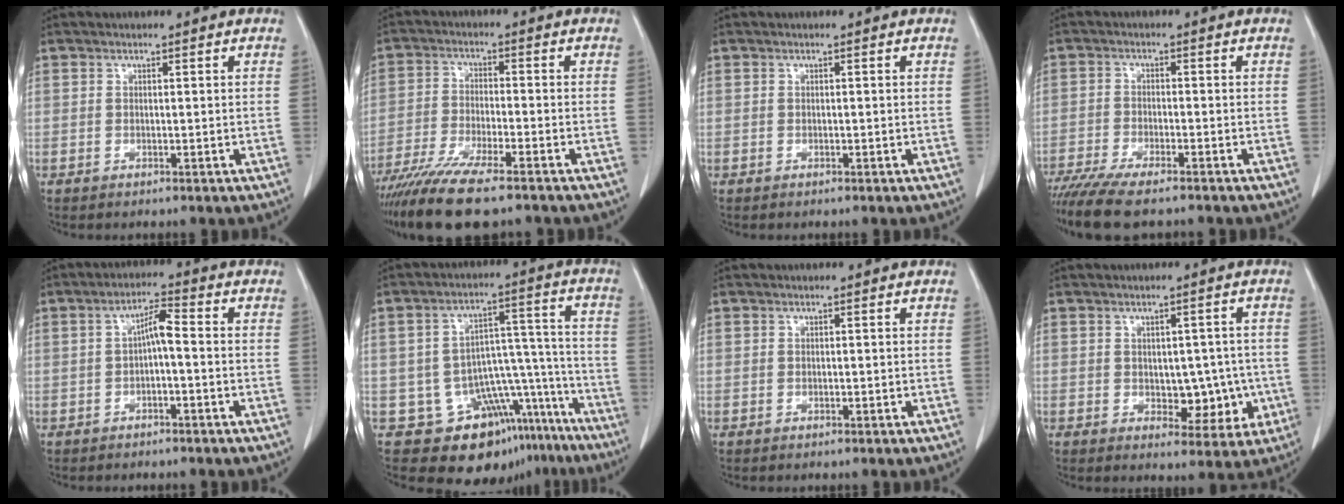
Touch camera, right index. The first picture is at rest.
{"total": 12.7, "force": [-10.0, 1.2, 7.8], "torque": [-0.139, -0.033, -0.168]}
{"total": 0.0}
{"total": 10.7, "force": [-8.9, 1.5, 5.9], "torque": [-0.092, -0.021, -0.142]}
{"total": 3.9, "force": [-0.4, 0.7, 3.8], "torque": [-0.065, 0.016, -0.006]}
{"total": 15.9, "force": [-11.2, 9.6, 5.9], "torque": [-0.050, 0.087, -0.140]}
{"total": 0.0}
{"total": 6.5, "force": [-0.8, 4.0, 5.1], "torque": [-0.048, 0.010, 0.000]}